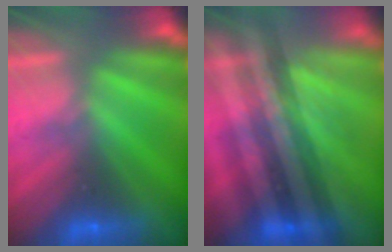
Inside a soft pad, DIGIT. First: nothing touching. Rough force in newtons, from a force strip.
{"total": 3.4}